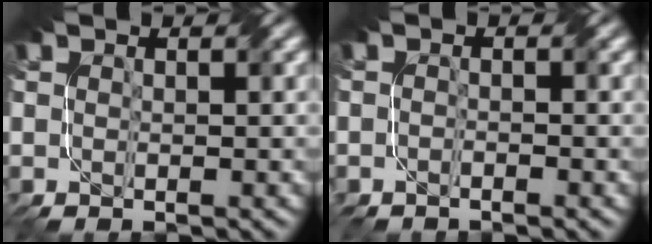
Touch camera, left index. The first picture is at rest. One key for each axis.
{"total": 0.9, "fx": -0.8, "fy": -0.1, "fz": -0.3, "tx": 0.012, "ty": 0.000, "tz": -0.015}